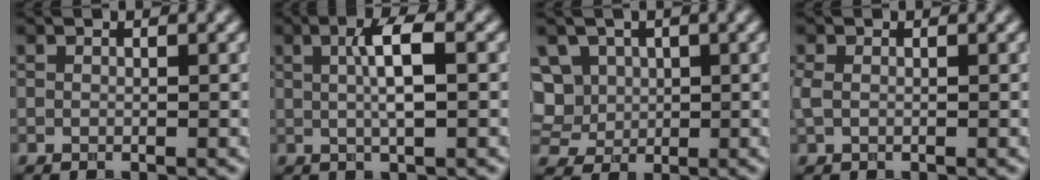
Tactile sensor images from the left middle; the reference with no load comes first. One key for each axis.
{"total": 3.8, "fx": 0.5, "fy": 0.7, "fz": 3.7, "tx": -0.066, "ty": 0.004, "tz": 0.008}
{"total": 7.9, "fx": 2.2, "fy": 6.6, "fz": 3.6, "tx": -0.077, "ty": 0.032, "tz": 0.022}
{"total": 1.0, "fx": 0.0, "fy": 0.6, "fz": 0.7, "tx": -0.018, "ty": 0.001, "tz": -0.001}